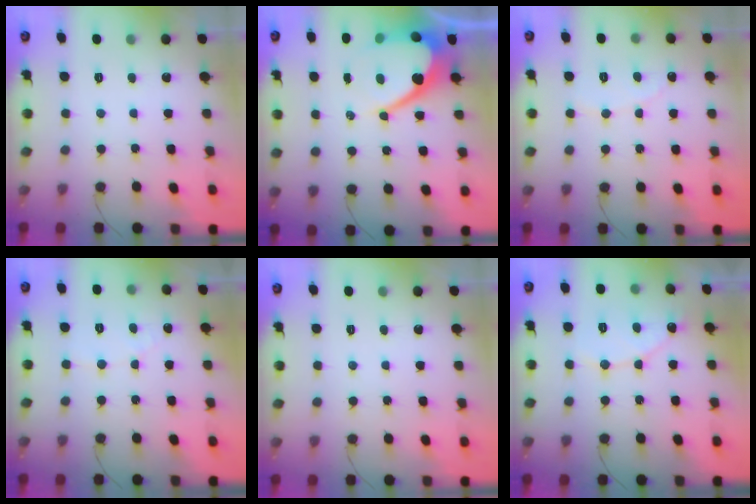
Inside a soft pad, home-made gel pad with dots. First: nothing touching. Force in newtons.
{"total": 14.9, "press": 14.8, "slide": 1.1}
{"total": 2.6, "press": 2.6, "slide": 0.2}
{"total": 3.4, "press": 3.4, "slide": 0.4}
{"total": 0.0}
{"total": 7.9, "press": 7.9, "slide": 0.5}